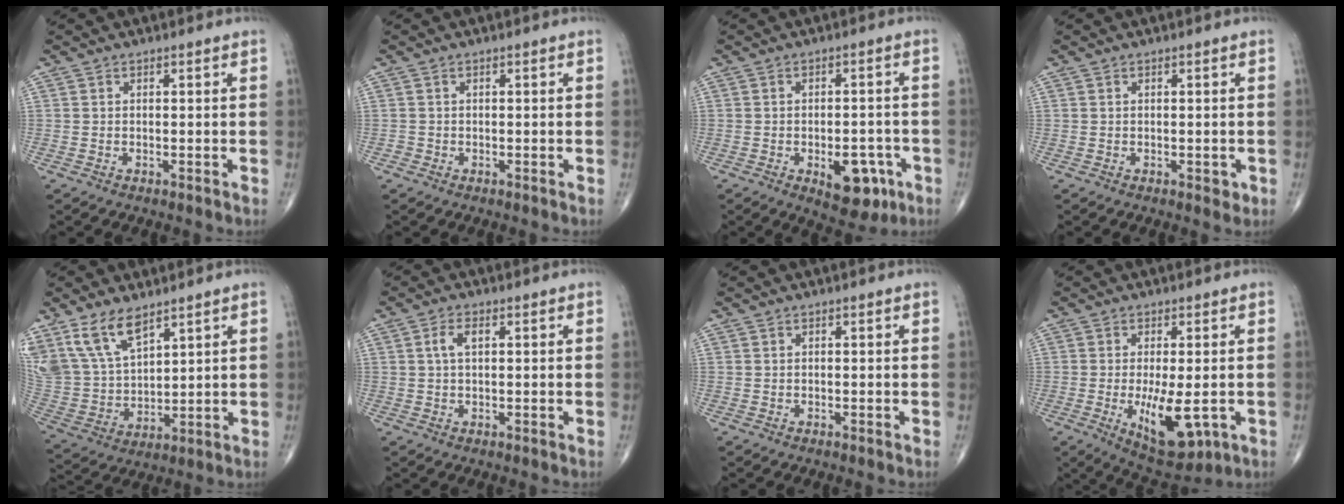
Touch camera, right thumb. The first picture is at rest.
{"total": 0.7, "force": [-0.3, 0.6, 0.0], "torque": [0.001, 0.003, -0.007]}
{"total": 9.2, "force": [-3.7, 4.8, 6.9], "torque": [-0.066, 0.014, -0.040]}
{"total": 1.4, "force": [-0.4, 0.8, 1.1], "torque": [-0.006, -0.001, -0.004]}
{"total": 14.2, "force": [9.3, 7.0, 8.2], "torque": [-0.150, -0.033, 0.202]}
{"total": 2.9, "force": [0.7, 1.4, 2.4], "torque": [-0.055, 0.009, 0.014]}
{"total": 0.0}
{"total": 10.5, "force": [-2.2, 4.1, 9.4], "torque": [-0.144, -0.020, -0.022]}